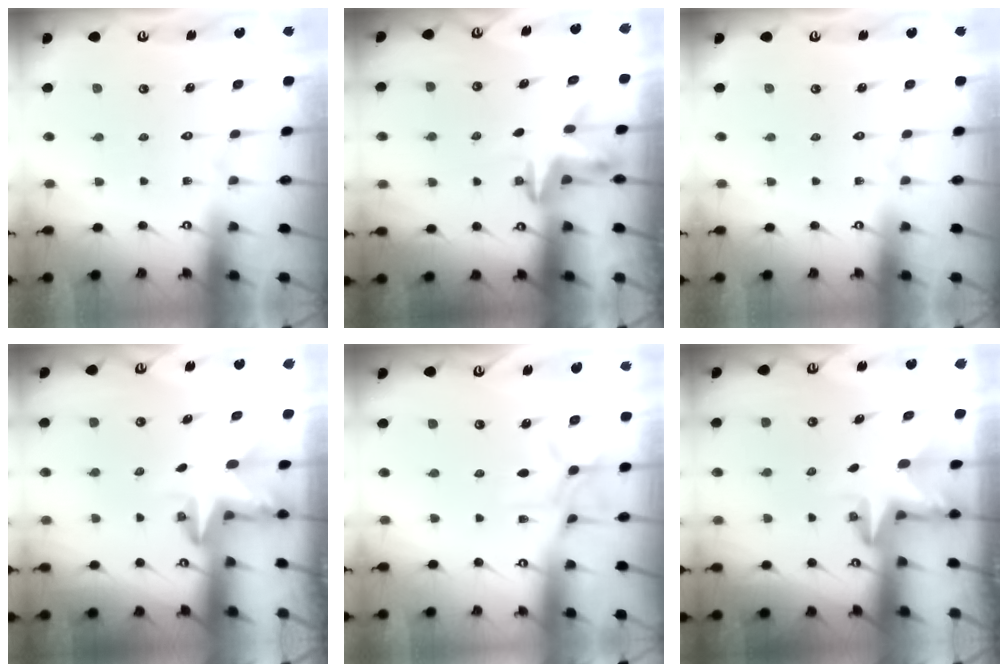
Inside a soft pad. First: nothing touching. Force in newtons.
{"total": 3.3, "press": 3.3, "slide": 0.3}
{"total": 0.0}
{"total": 2.8, "press": 2.8, "slide": 0.2}
{"total": 7.1, "press": 7.0, "slide": 0.6}
{"total": 2.9, "press": 2.9, "slide": 0.2}